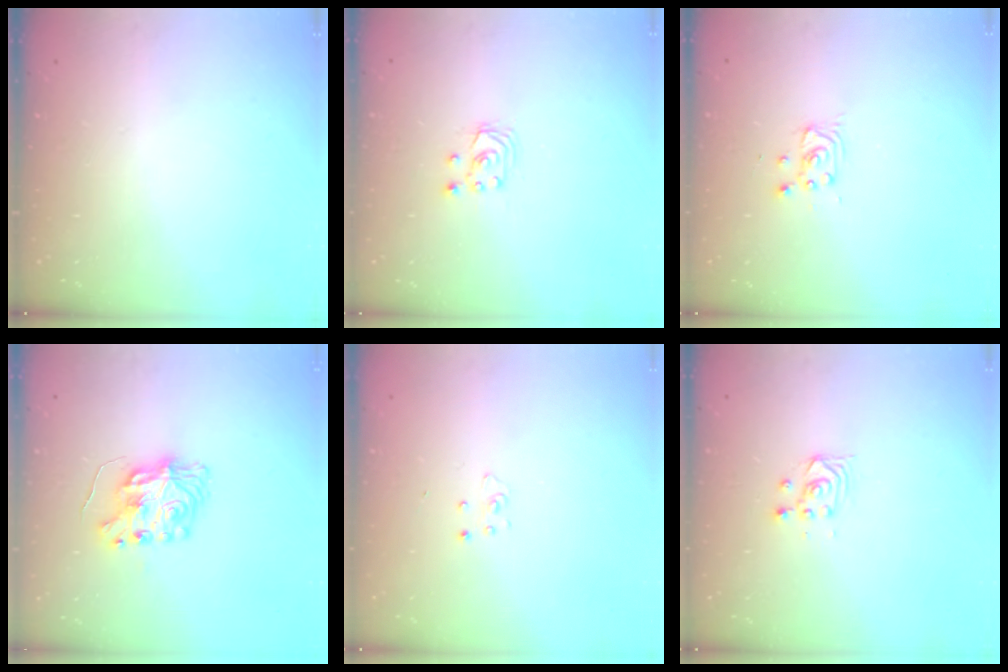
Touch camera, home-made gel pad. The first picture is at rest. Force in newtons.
{"total": 2.6, "press": 2.6, "slide": 0.3}
{"total": 3.3, "press": 3.3, "slide": 0.4}
{"total": 8.3, "press": 8.2, "slide": 0.2}
{"total": 2.6, "press": 2.6, "slide": 0.2}
{"total": 3.3, "press": 3.3, "slide": 0.3}